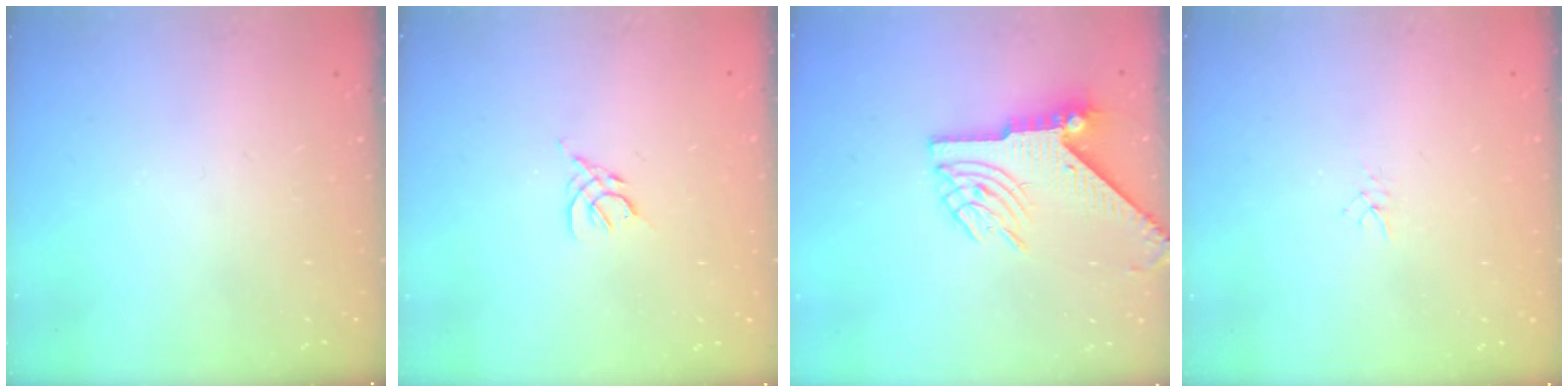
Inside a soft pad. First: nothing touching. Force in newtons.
{"total": 2.5, "press": 2.4, "slide": 0.7}
{"total": 8.8, "press": 8.7, "slide": 1.3}
{"total": 1.9, "press": 1.9, "slide": 0.3}